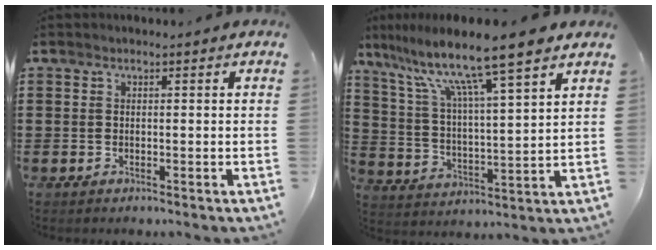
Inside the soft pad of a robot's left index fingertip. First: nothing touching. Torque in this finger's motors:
{"motor_torque": [1.69, 0.45, 1.05, 0.21]}